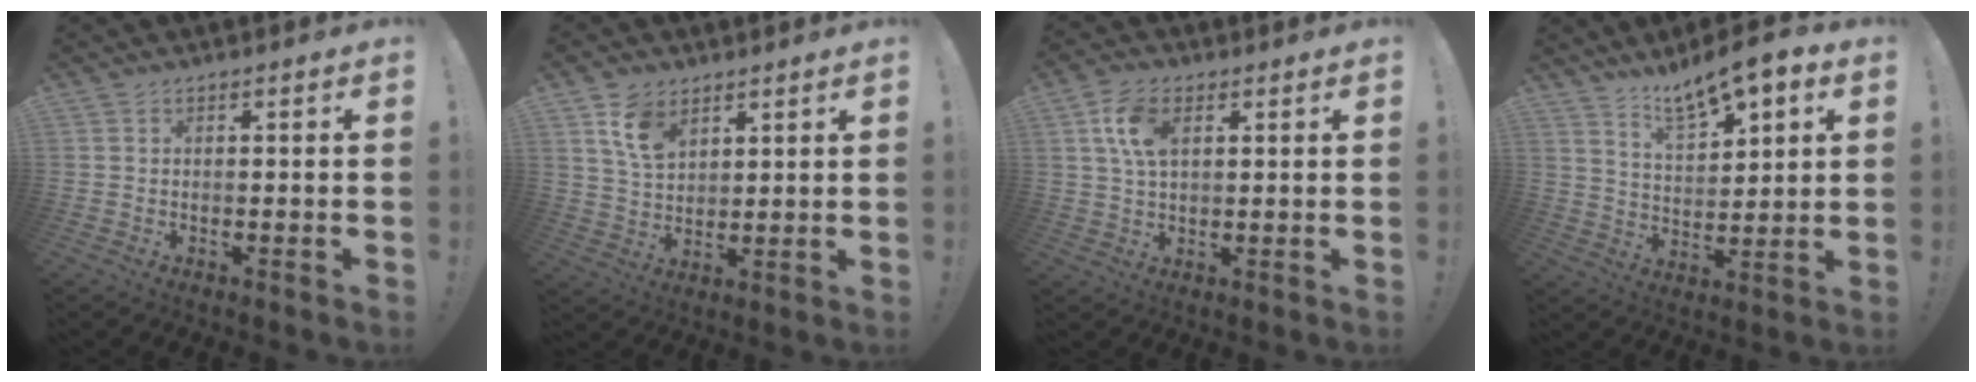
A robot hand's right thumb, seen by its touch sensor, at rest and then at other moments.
{"total": 9.2, "force": [5.3, 5.7, 4.9], "torque": [-0.081, -0.017, 0.102]}
{"total": 9.0, "force": [3.1, 5.5, 6.5], "torque": [-0.120, 0.006, 0.059]}
{"total": 11.0, "force": [8.9, 3.2, 5.6], "torque": [-0.099, -0.059, 0.158]}